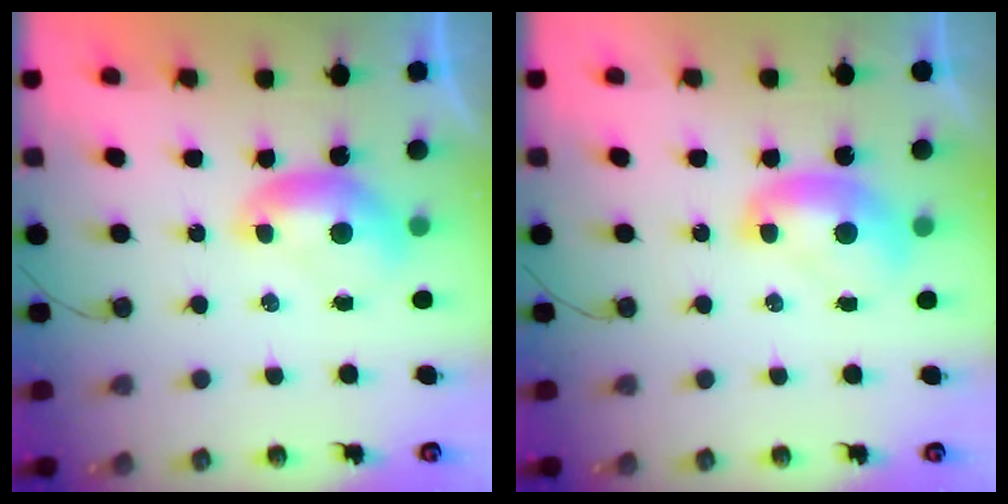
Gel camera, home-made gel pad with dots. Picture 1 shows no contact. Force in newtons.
{"total": 1.7, "press": 1.7, "slide": 0.2}